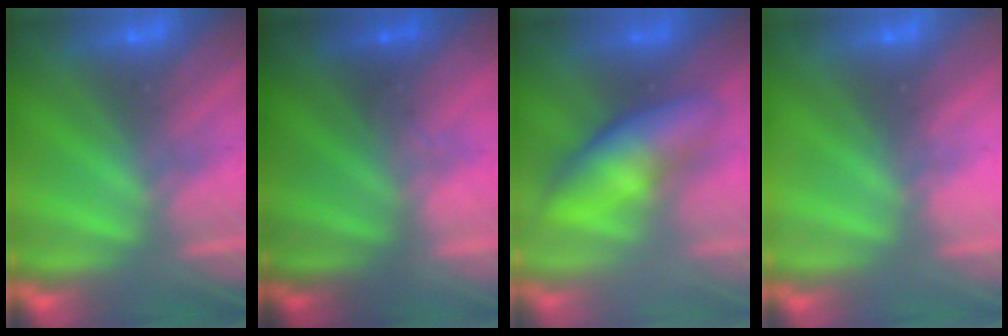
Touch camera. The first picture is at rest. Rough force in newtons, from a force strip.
{"total": 1.5}
{"total": 3.4}
{"total": 2.3}